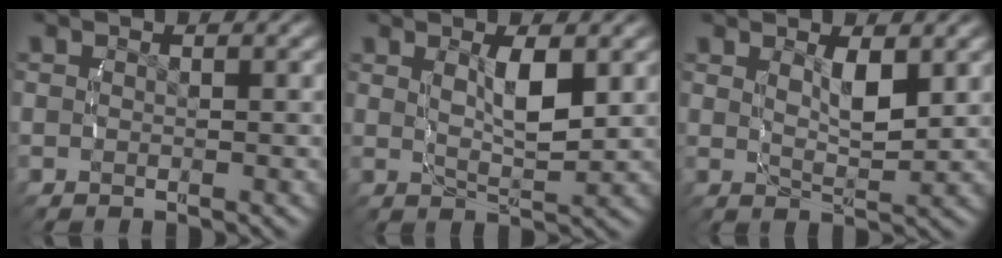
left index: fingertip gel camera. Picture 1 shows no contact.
{"total": 3.7, "force": [0.9, 0.7, 3.5], "torque": [-0.063, -0.012, 0.026]}
{"total": 2.9, "force": [1.1, 0.5, 2.7], "torque": [-0.045, -0.014, 0.027]}